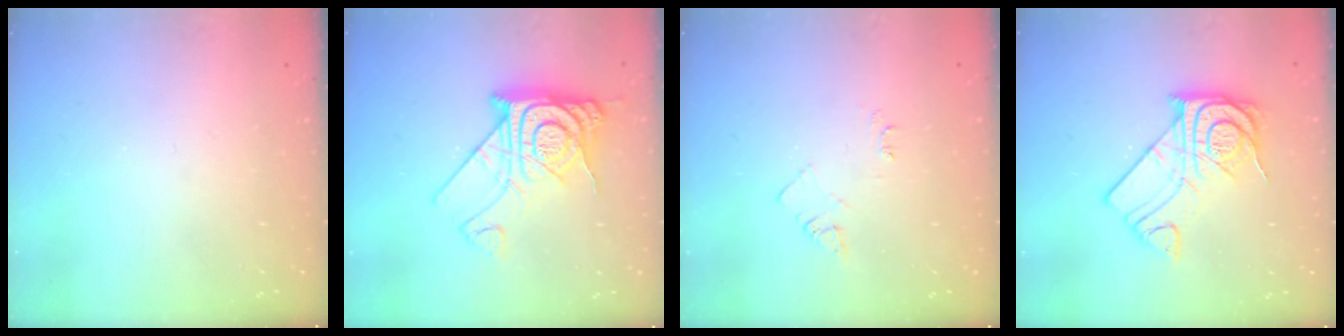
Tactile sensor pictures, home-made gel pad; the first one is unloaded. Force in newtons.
{"total": 17.5, "press": 17.4, "slide": 1.6}
{"total": 4.2, "press": 4.2, "slide": 0.6}
{"total": 14.3, "press": 14.3, "slide": 1.3}